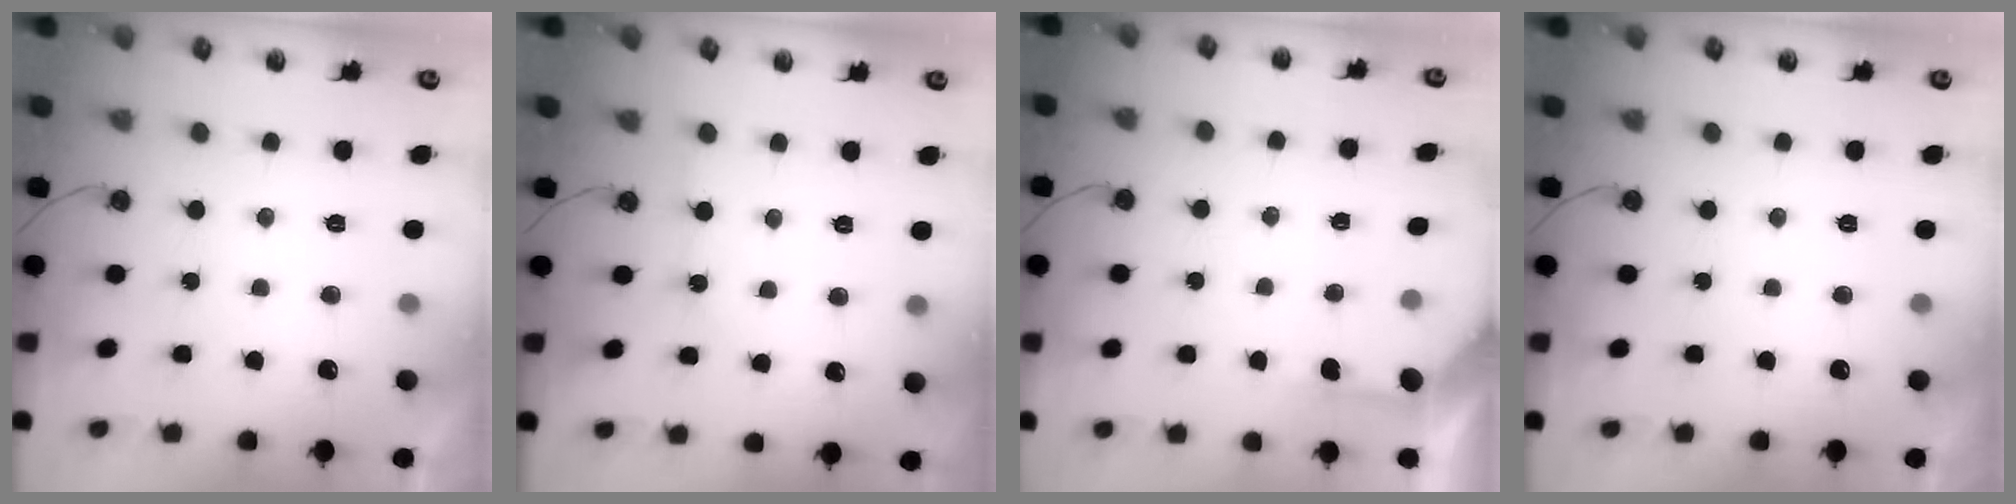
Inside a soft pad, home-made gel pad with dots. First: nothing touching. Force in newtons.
{"total": 2.1, "press": 2.0, "slide": 0.3}
{"total": 1.8, "press": 1.8, "slide": 0.3}
{"total": 0.0}